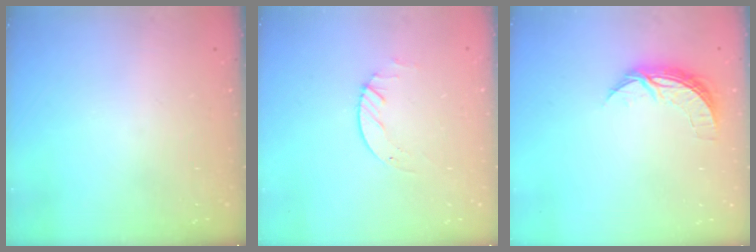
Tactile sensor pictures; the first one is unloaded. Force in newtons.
{"total": 2.5, "press": 2.5, "slide": 0.2}
{"total": 7.2, "press": 7.2, "slide": 0.4}